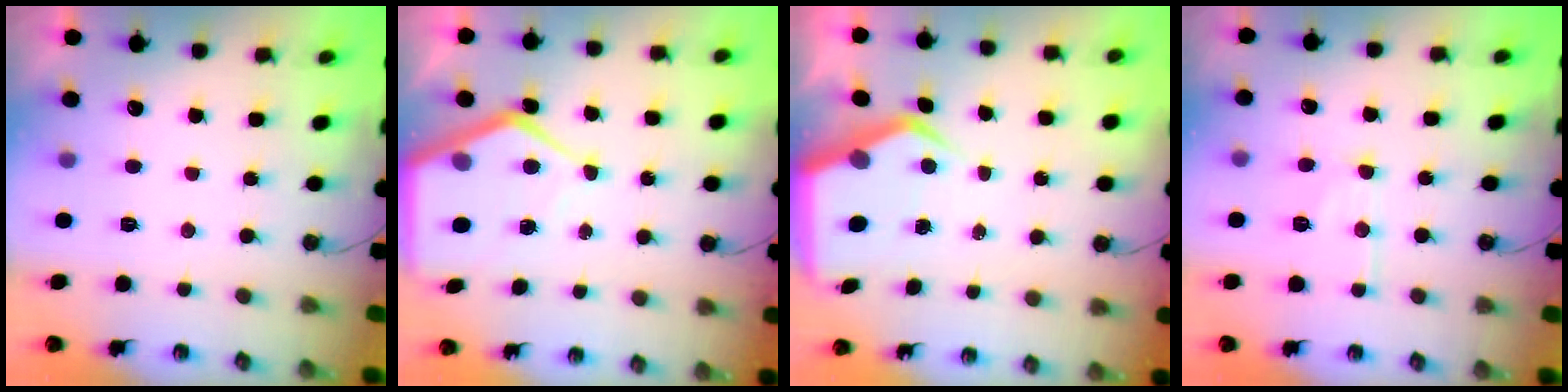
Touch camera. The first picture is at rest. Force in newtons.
{"total": 9.7, "press": 9.7, "slide": 0.9}
{"total": 6.7, "press": 6.7, "slide": 0.9}
{"total": 10.7, "press": 10.6, "slide": 0.9}